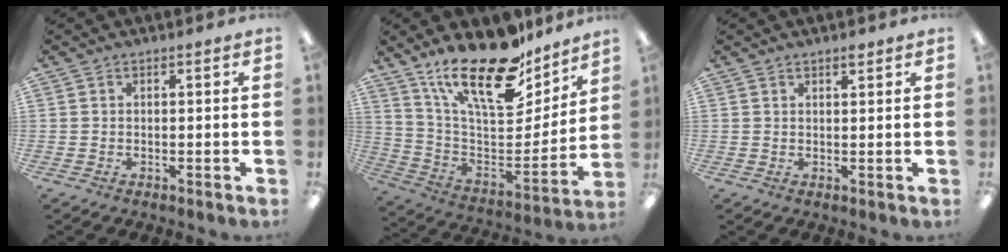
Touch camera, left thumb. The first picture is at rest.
{"total": 24.6, "force": [18.1, 9.1, 14.0], "torque": [-0.222, -0.119, 0.314]}
{"total": 1.4, "force": [1.3, 0.4, 0.5], "torque": [-0.003, -0.005, 0.022]}